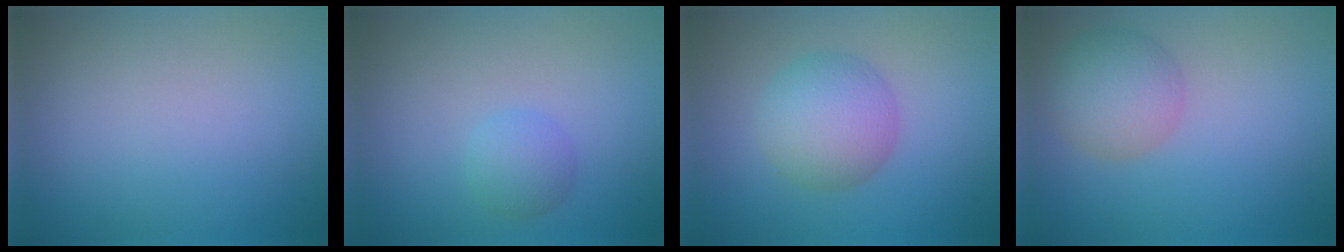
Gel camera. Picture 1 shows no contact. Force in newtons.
{"total": 1.9, "press": 1.9, "slide": 0.1}
{"total": 4.8, "press": 4.8, "slide": 0.3}
{"total": 3.8, "press": 3.8, "slide": 0.4}